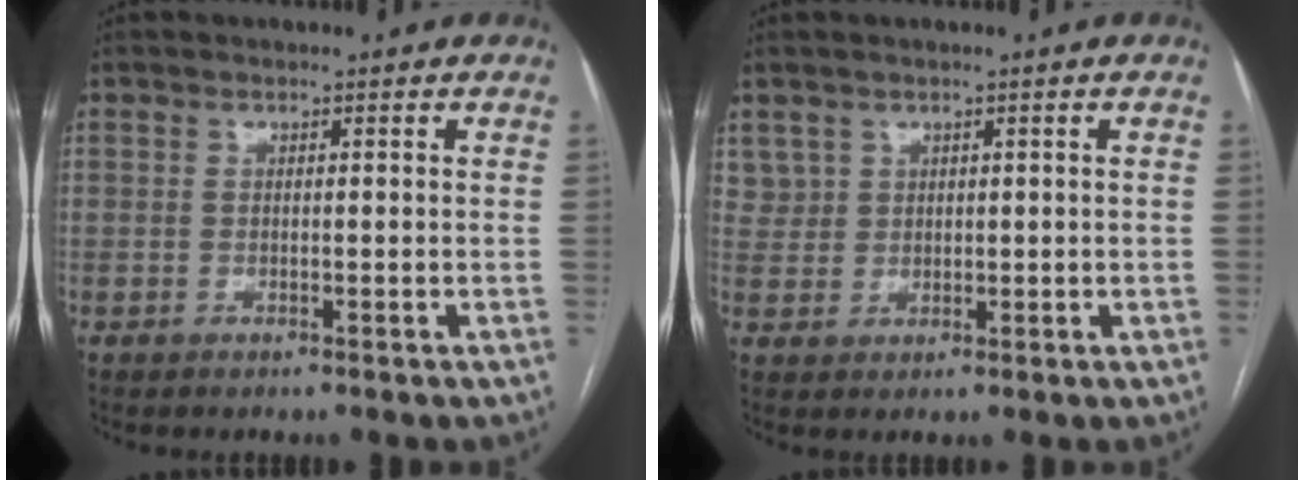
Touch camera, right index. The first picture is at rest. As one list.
[{"total": 3.0, "force": [1.7, 2.4, -0.1], "torque": [0.012, 0.006, 0.032]}]